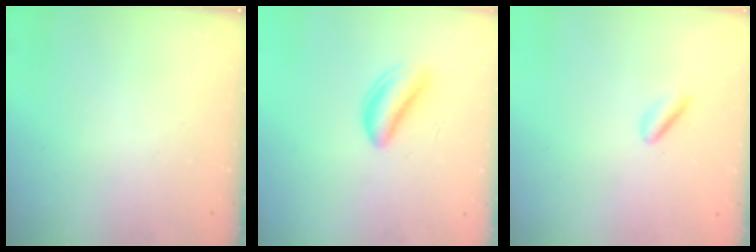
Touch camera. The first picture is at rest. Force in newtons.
{"total": 6.3, "press": 6.1, "slide": 1.6}
{"total": 3.0, "press": 2.8, "slide": 1.0}